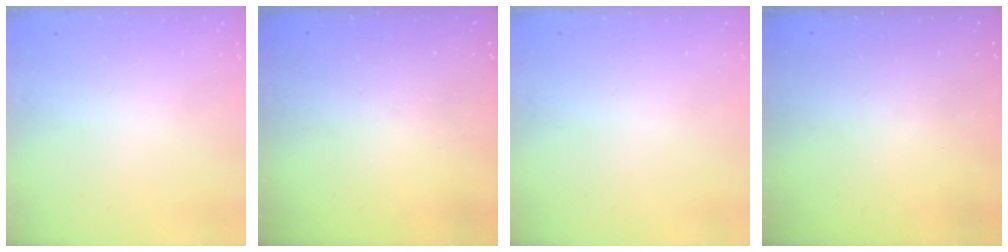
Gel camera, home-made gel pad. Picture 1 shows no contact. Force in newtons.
{"total": 3.3, "press": 3.3, "slide": 0.2}
{"total": 0.0}
{"total": 3.1, "press": 3.1, "slide": 0.1}